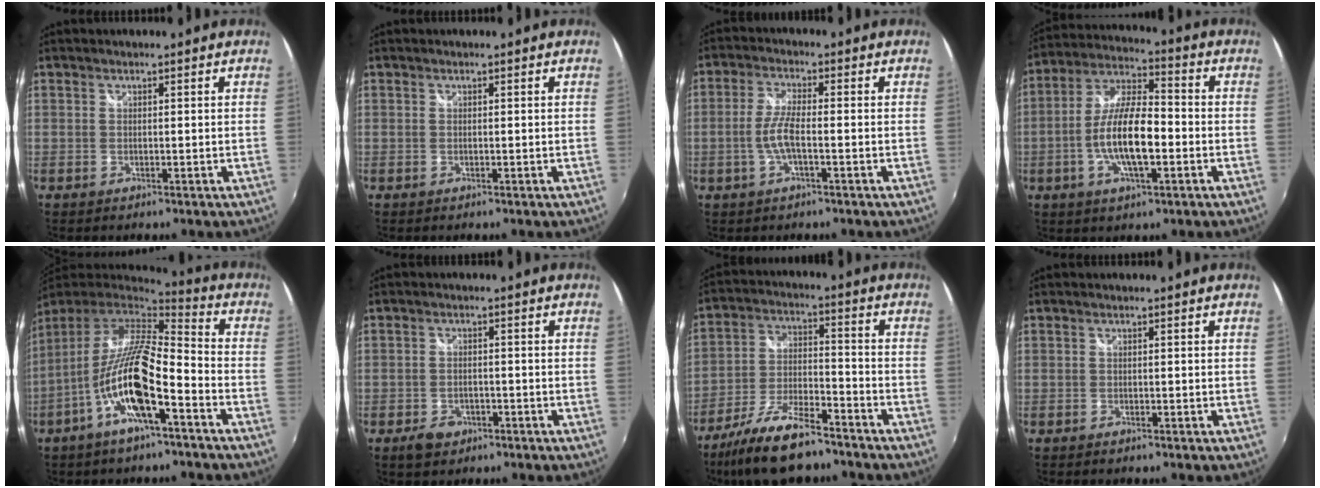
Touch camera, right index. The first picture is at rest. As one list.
[{"total": 0.0}, {"total": 5.4, "force": [-1.5, 1.0, 5.1], "torque": [-0.108, 0.001, -0.029]}, {"total": 12.8, "force": [-3.2, 4.1, 11.7], "torque": [-0.235, 0.002, -0.060]}, {"total": 16.5, "force": [-6.5, 4.0, 14.6], "torque": [-0.259, -0.018, -0.126]}, {"total": 4.4, "force": [-2.6, 2.9, 1.9], "torque": [-0.048, 0.000, -0.038]}, {"total": 15.5, "force": [-12.2, 4.3, 8.5], "torque": [-0.181, -0.017, -0.215]}, {"total": 0.7, "force": [-0.6, 0.3, 0.2], "torque": [-0.006, -0.003, -0.012]}]